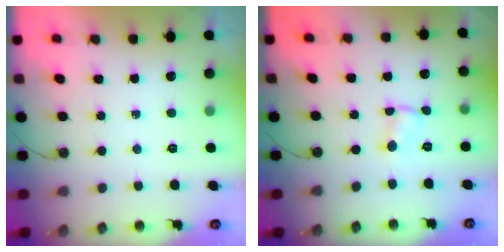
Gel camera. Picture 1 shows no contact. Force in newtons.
{"total": 1.1, "press": 1.1, "slide": 0.2}